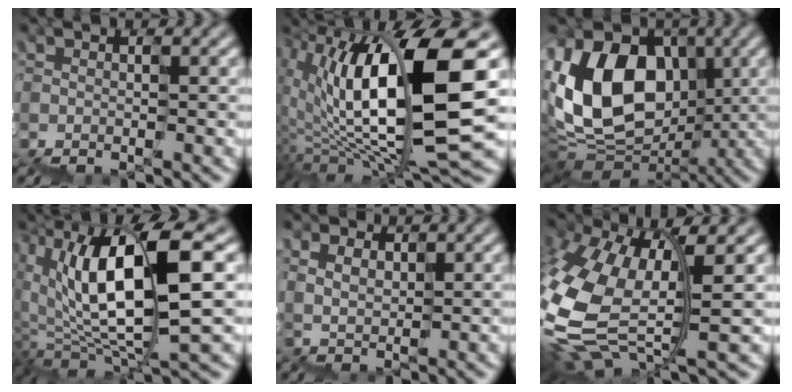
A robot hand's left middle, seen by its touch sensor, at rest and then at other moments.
{"total": 11.6, "force": [2.1, 3.5, 10.8], "torque": [-0.199, 0.015, 0.036]}
{"total": 10.5, "force": [0.9, 8.0, 6.7], "torque": [-0.134, 0.018, 0.000]}
{"total": 9.3, "force": [1.7, 3.3, 8.5], "torque": [-0.170, 0.008, 0.037]}
{"total": 1.7, "force": [1.2, 0.3, -1.1], "torque": [0.003, 0.016, 0.029]}
{"total": 8.5, "force": [-0.5, 4.7, 7.1], "torque": [-0.203, -0.018, -0.001]}